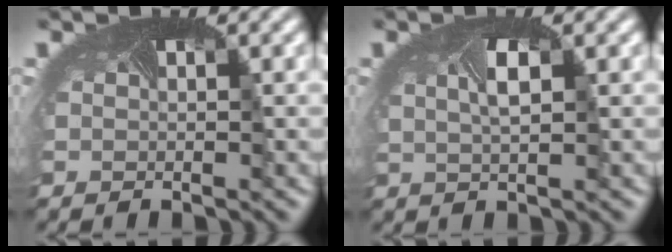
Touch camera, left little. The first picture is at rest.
{"total": 2.0, "force": [0.2, 0.7, 1.8], "torque": [-0.045, -0.002, 0.007]}